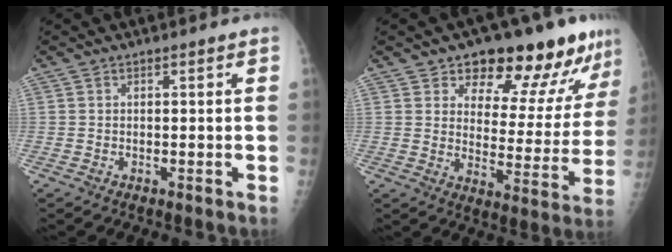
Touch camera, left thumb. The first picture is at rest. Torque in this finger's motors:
{"motor_torque": [0.27, 0.35, -0.20, -0.32, 0.09]}